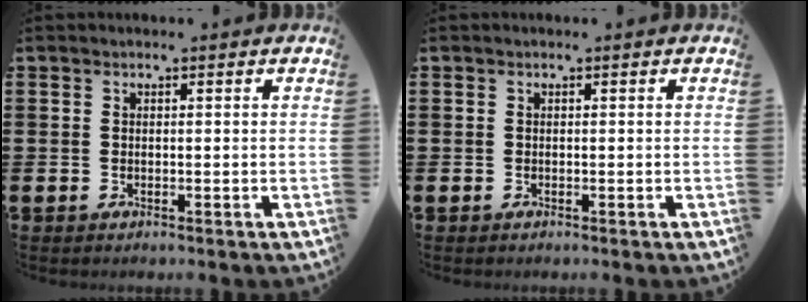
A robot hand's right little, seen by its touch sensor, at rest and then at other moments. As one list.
[{"total": 0.0}]